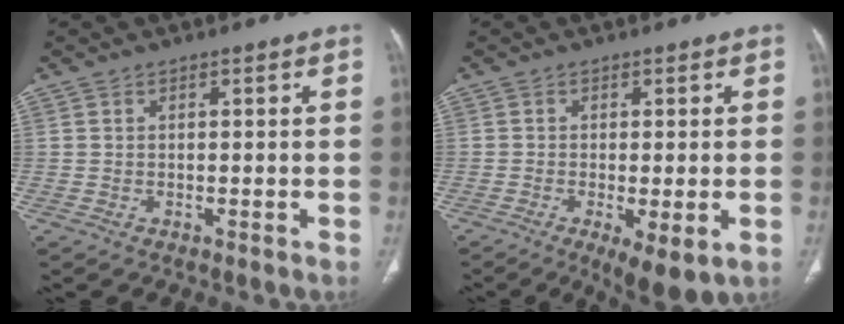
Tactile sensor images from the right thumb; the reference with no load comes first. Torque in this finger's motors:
{"motor_torque": [-0.15, -0.14, -0.03, -0.05, 0.07]}